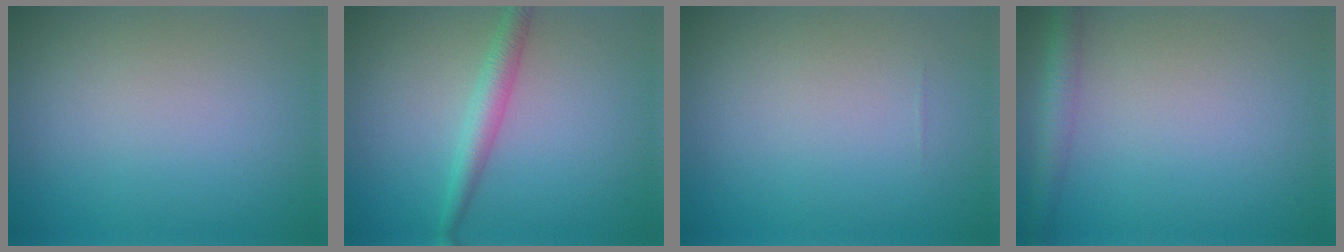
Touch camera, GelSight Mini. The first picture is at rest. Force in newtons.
{"total": 2.4, "press": 2.4, "slide": 0.0}
{"total": 0.0}
{"total": 2.6, "press": 2.6, "slide": 0.0}